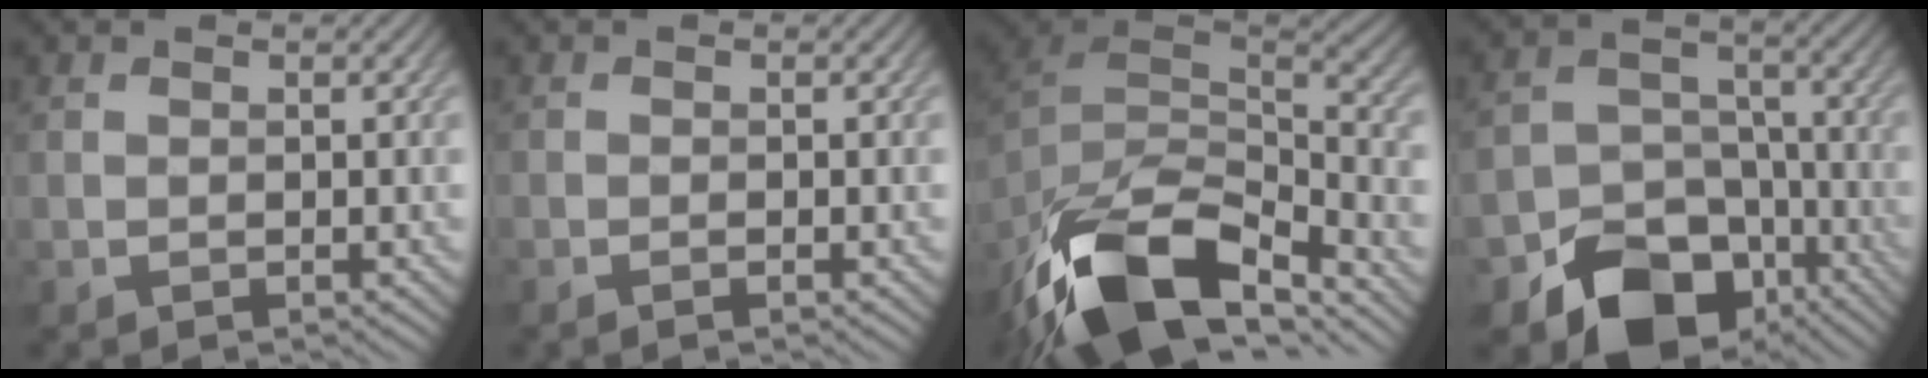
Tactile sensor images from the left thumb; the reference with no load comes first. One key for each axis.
{"total": 0.8, "fx": -0.5, "fy": 0.0, "fz": 0.6, "tx": -0.012, "ty": 0.000, "tz": -0.009}
{"total": 17.3, "fx": -11.3, "fy": 6.8, "fz": 11.1, "tx": -0.272, "ty": -0.033, "tz": -0.184}
{"total": 13.5, "fx": -8.5, "fy": 8.8, "fz": 5.6, "tx": -0.110, "ty": -0.031, "tz": -0.130}